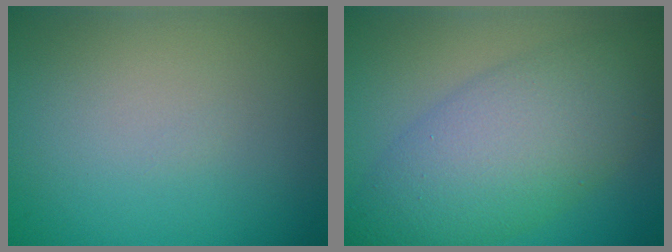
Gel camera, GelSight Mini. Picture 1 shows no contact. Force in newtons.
{"total": 8.2, "press": 8.2, "slide": 0.2}